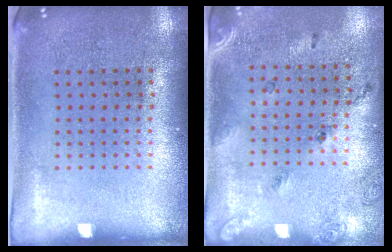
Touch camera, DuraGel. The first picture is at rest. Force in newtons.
{"total": 1.7, "press": 1.1, "slide": 1.3}